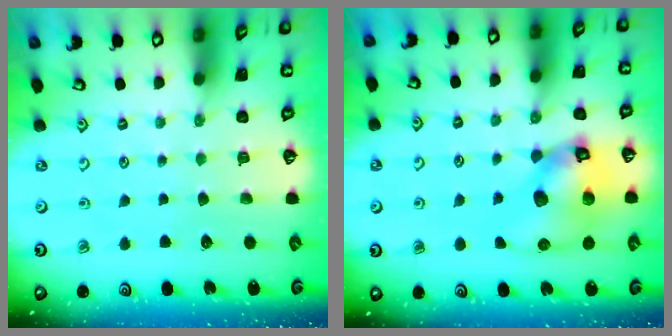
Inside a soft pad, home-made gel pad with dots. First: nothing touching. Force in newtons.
{"total": 13.5, "press": 13.3, "slide": 1.9}